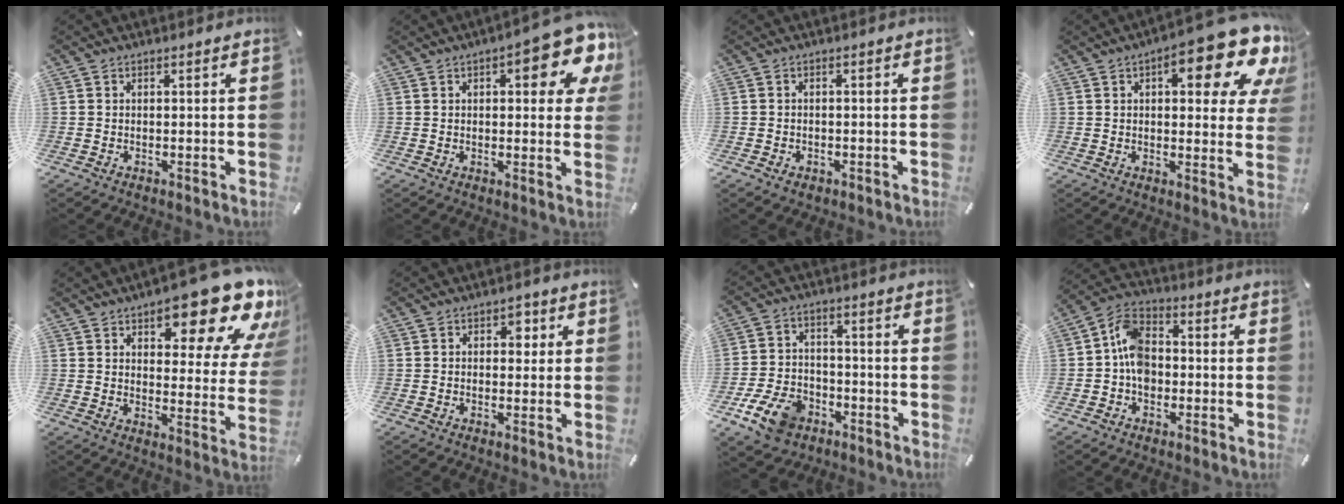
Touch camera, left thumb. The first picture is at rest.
{"total": 12.9, "force": [5.7, 4.9, 10.5], "torque": [-0.127, -0.033, 0.092]}
{"total": 1.4, "force": [-0.7, 1.1, 0.5], "torque": [-0.009, 0.004, -0.016]}
{"total": 17.3, "force": [8.4, 6.6, 13.5], "torque": [-0.166, -0.048, 0.131]}
{"total": 18.7, "force": [12.3, 7.8, 11.7], "torque": [-0.137, -0.092, 0.198]}
{"total": 2.9, "force": [0.8, 2.1, 1.9], "torque": [-0.008, -0.004, 0.003]}
{"total": 11.1, "force": [-5.8, 7.6, 5.6], "torque": [-0.104, 0.040, -0.103]}
{"total": 8.6, "force": [-1.6, 6.5, 5.4], "torque": [-0.115, 0.025, -0.027]}